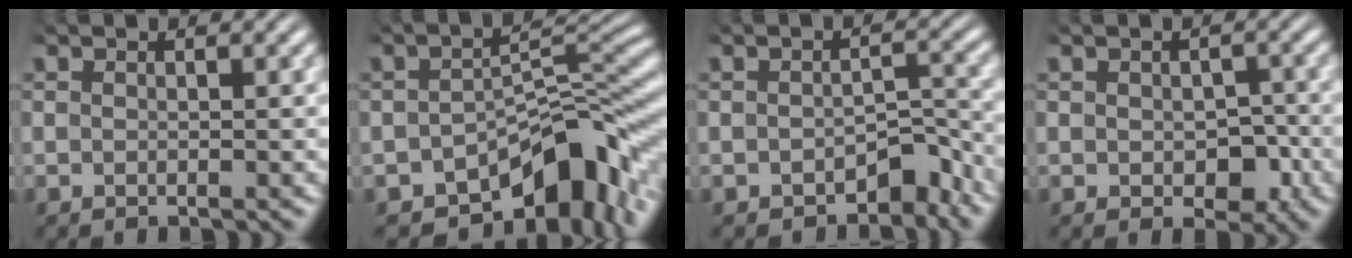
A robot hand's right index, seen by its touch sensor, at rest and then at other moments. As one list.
[{"total": 9.6, "force": [-6.0, 3.5, 6.7], "torque": [-0.081, -0.012, -0.080]}, {"total": 2.5, "force": [-2.1, 0.9, 1.1], "torque": [-0.009, -0.001, -0.031]}, {"total": 2.5, "force": [-0.8, 1.8, 1.6], "torque": [-0.019, -0.008, -0.007]}]